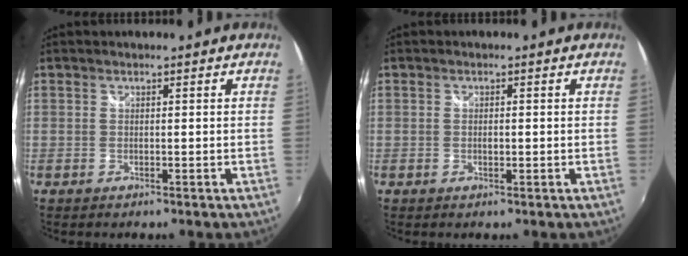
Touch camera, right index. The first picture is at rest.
{"total": 1.1, "force": [-0.1, 0.5, 1.0], "torque": [-0.018, 0.000, -0.003]}